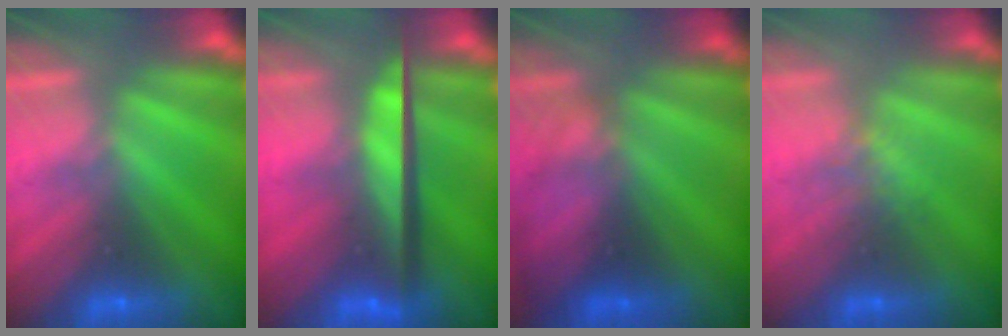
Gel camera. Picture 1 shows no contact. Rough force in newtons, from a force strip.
{"total": 7.3}
{"total": 2.3}
{"total": 1.1}